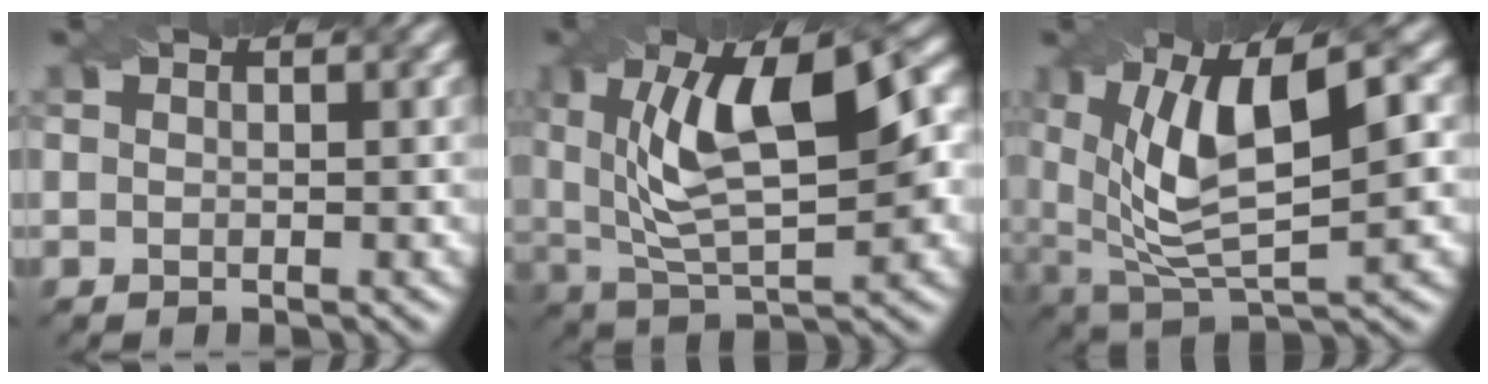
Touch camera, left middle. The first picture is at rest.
{"total": 11.3, "force": [2.5, 4.1, 10.2], "torque": [-0.176, 0.009, 0.041]}
{"total": 10.2, "force": [2.3, 4.0, 9.1], "torque": [-0.174, -0.001, 0.043]}